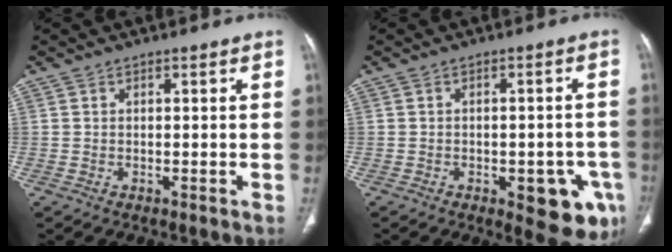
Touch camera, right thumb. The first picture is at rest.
{"total": 10.8, "force": [-4.3, 4.6, 8.7], "torque": [-0.078, 0.009, -0.043]}